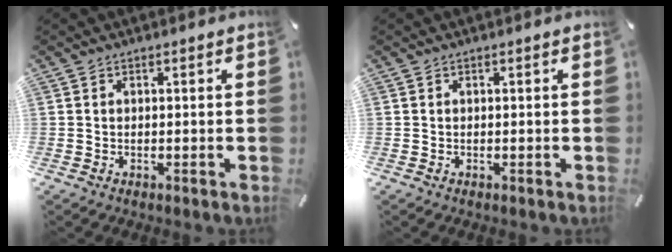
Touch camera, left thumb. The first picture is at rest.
{"total": 0.0}